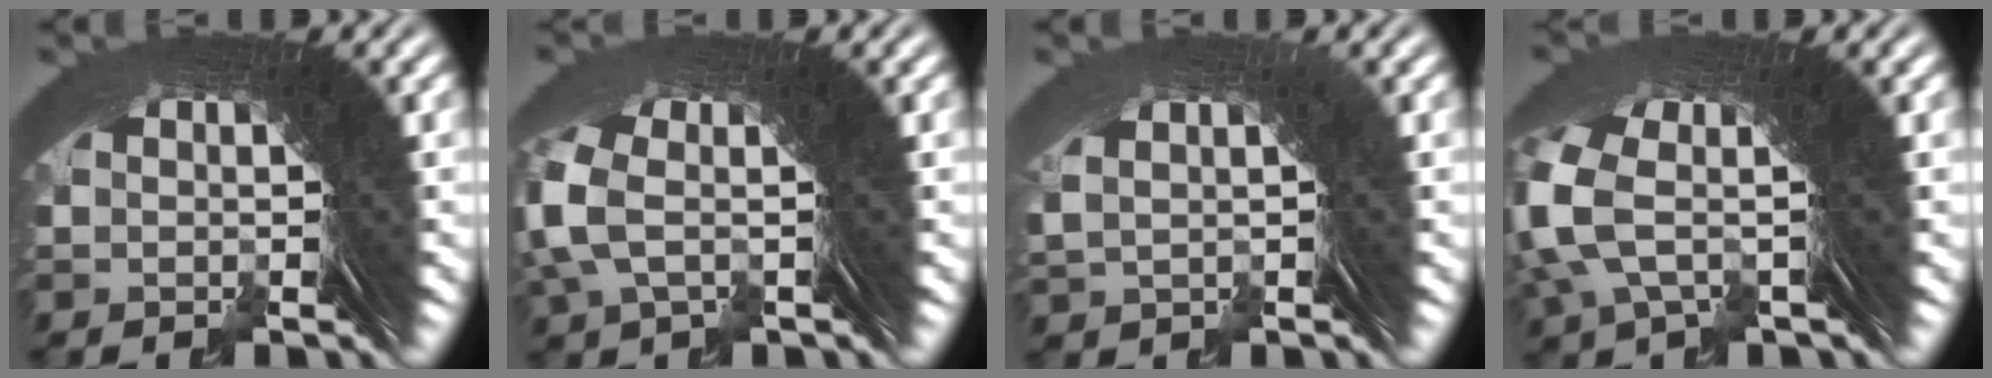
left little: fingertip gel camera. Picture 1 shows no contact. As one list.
[{"total": 4.2, "force": [0.4, 2.5, 3.3], "torque": [-0.093, -0.011, 0.007]}, {"total": 1.8, "force": [0.6, 1.0, 1.4], "torque": [-0.028, -0.002, 0.016]}, {"total": 7.2, "force": [1.6, 4.3, 5.5], "torque": [-0.134, -0.009, 0.023]}]